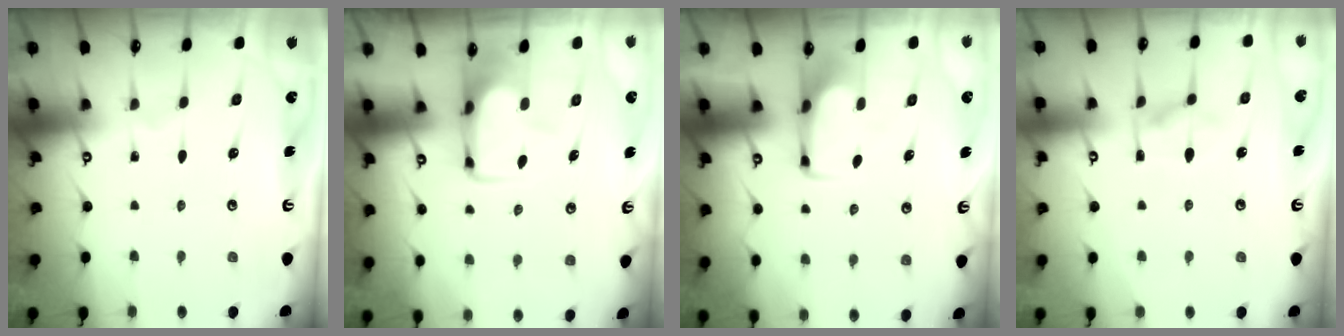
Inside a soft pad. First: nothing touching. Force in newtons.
{"total": 2.2, "press": 2.1, "slide": 0.7}
{"total": 1.7, "press": 1.7, "slide": 0.4}
{"total": 3.1, "press": 2.9, "slide": 1.2}